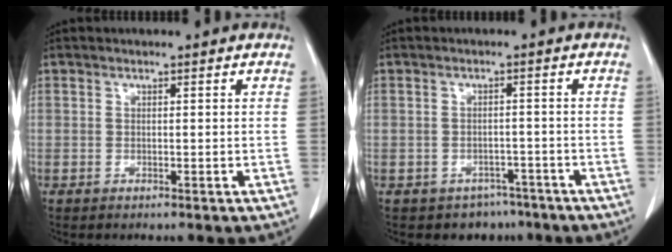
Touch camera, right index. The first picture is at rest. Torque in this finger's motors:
{"motor_torque": [-0.09, -0.02, 0.00, 0.00]}